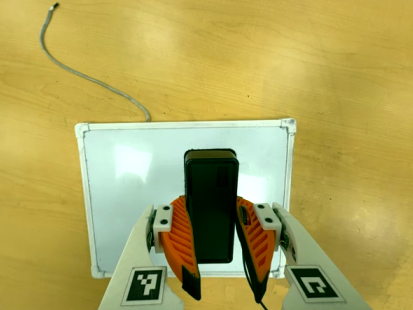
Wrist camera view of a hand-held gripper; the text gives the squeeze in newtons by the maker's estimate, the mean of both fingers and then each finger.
{"total": 9.4, "left": 7.8, "right": 10.9}